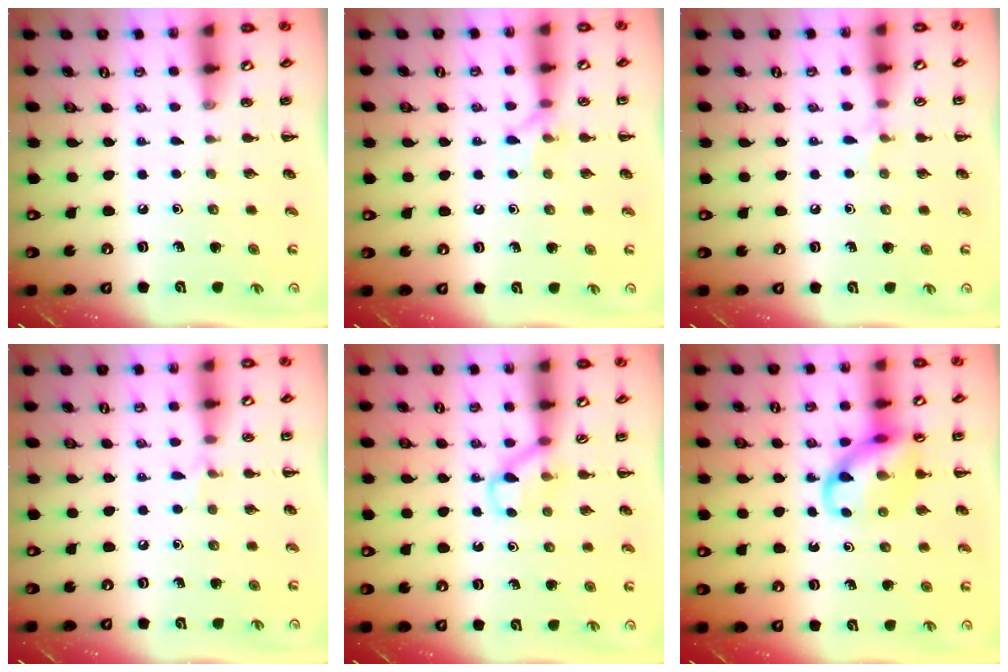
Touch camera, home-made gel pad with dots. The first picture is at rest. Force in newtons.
{"total": 6.3, "press": 6.2, "slide": 0.9}
{"total": 4.1, "press": 3.7, "slide": 1.6}
{"total": 4.2, "press": 4.0, "slide": 1.4}
{"total": 4.6, "press": 4.3, "slide": 1.4}
{"total": 11.8, "press": 11.7, "slide": 1.6}